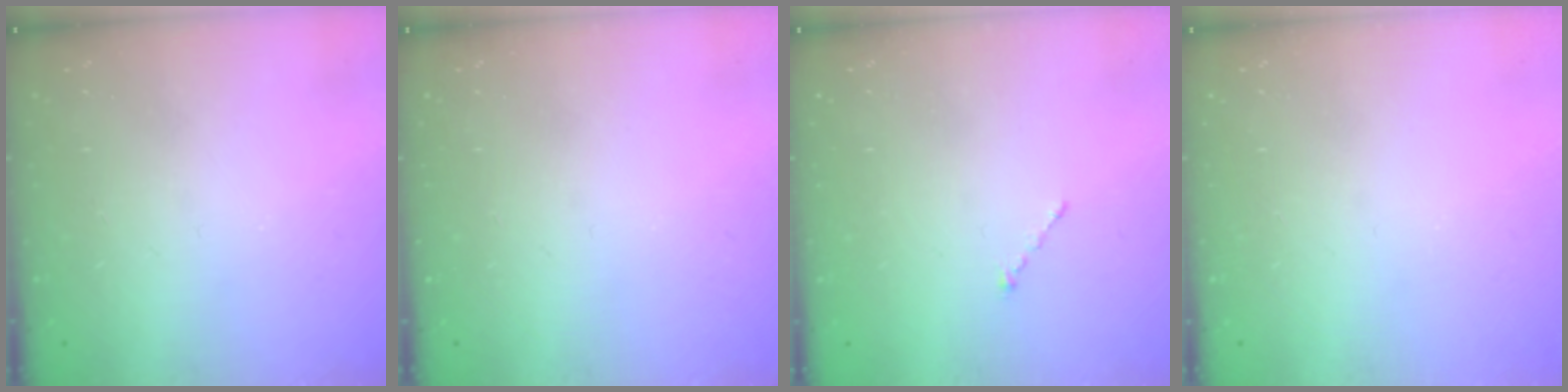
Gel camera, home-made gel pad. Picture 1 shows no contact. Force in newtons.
{"total": 0.0}
{"total": 1.0, "press": 0.9, "slide": 0.3}
{"total": 0.0}